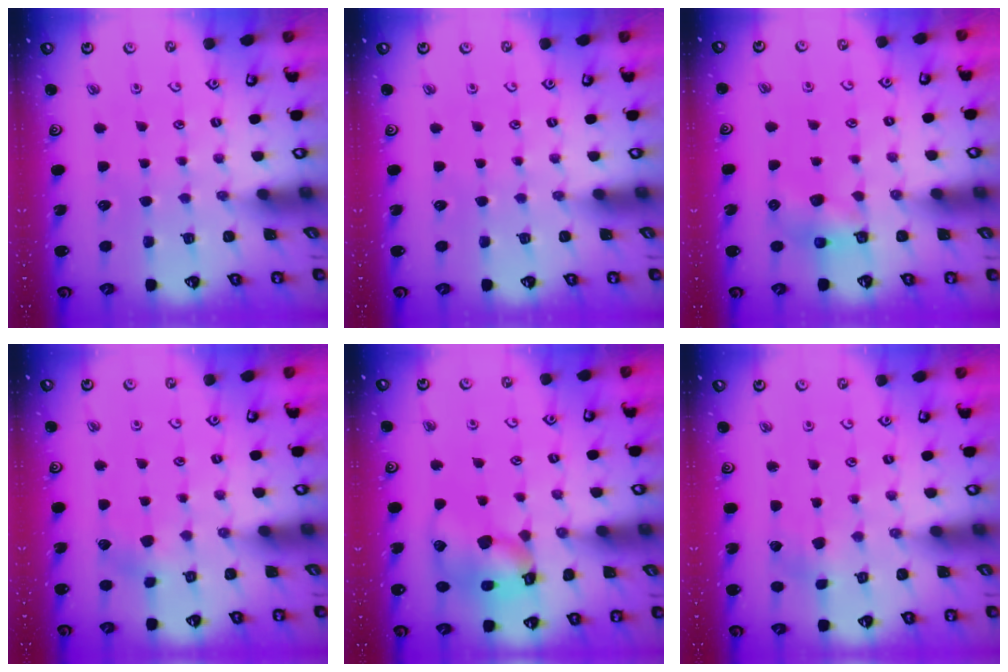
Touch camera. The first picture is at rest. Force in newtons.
{"total": 0.0}
{"total": 6.6, "press": 6.6, "slide": 0.3}
{"total": 3.5, "press": 3.5, "slide": 0.4}
{"total": 13.8, "press": 13.7, "slide": 1.9}
{"total": 1.1, "press": 1.1, "slide": 0.2}